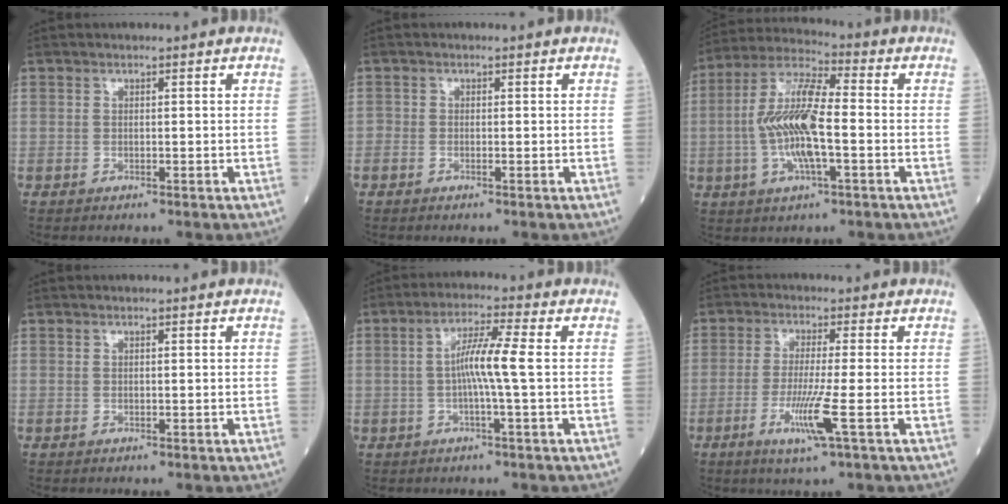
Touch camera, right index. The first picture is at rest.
{"total": 0.6, "force": [-0.4, 0.4, 0.2], "torque": [-0.003, 0.002, -0.009]}
{"total": 12.2, "force": [-1.6, 2.7, 11.8], "torque": [-0.243, 0.008, -0.031]}
{"total": 0.0}
{"total": 6.0, "force": [-0.2, -0.6, 6.0], "torque": [-0.114, 0.009, -0.005]}
{"total": 6.7, "force": [-2.4, -0.8, 6.2], "torque": [-0.124, -0.020, -0.045]}